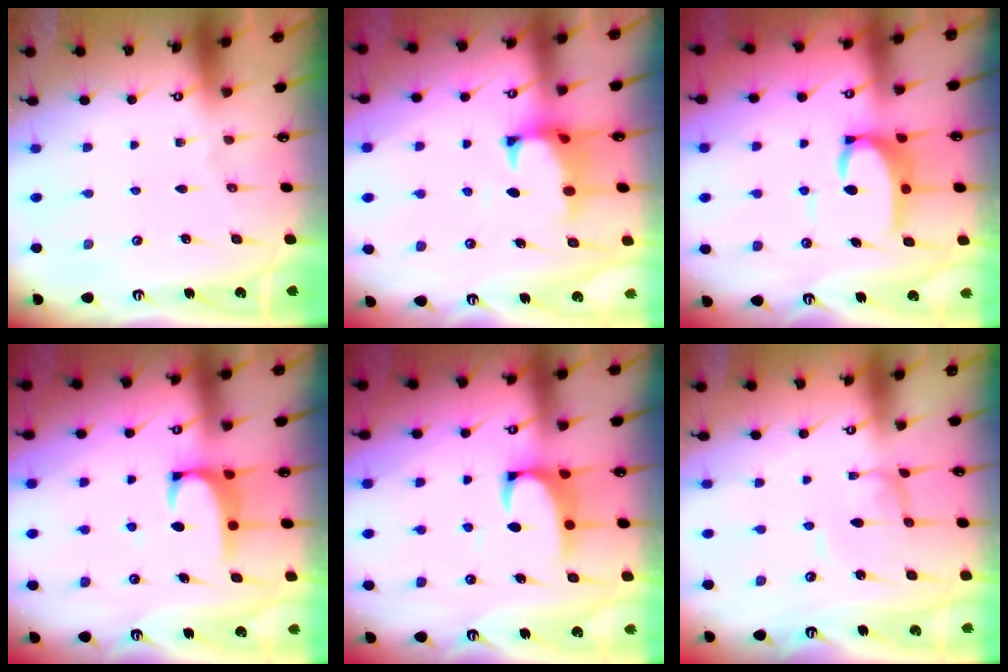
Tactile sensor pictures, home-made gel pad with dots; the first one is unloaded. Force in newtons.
{"total": 1.0, "press": 0.1, "slide": 1.0}
{"total": 6.8, "press": 6.8, "slide": 0.9}
{"total": 2.8, "press": 2.8, "slide": 0.3}
{"total": 2.2, "press": 2.0, "slide": 1.0}
{"total": 0.9, "press": 0.9, "slide": 0.1}